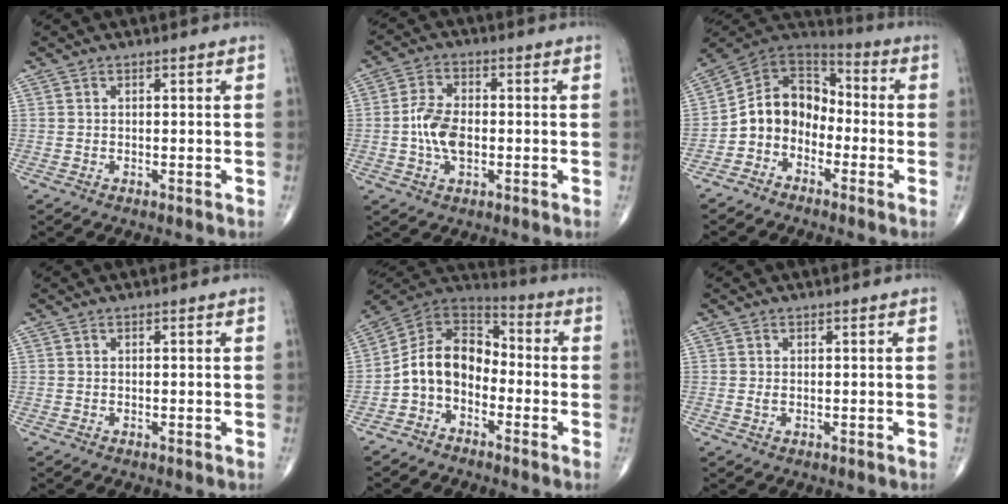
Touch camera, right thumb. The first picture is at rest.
{"total": 7.8, "force": [-1.0, 4.5, 6.3], "torque": [-0.119, 0.007, -0.024]}
{"total": 11.1, "force": [-3.5, 8.8, 5.8], "torque": [-0.076, 0.068, -0.082]}
{"total": 0.0}
{"total": 11.3, "force": [-3.2, 8.2, 7.0], "torque": [-0.103, 0.067, -0.076]}
{"total": 0.9, "force": [0.0, 0.5, 0.7], "torque": [-0.017, 0.001, 0.001]}